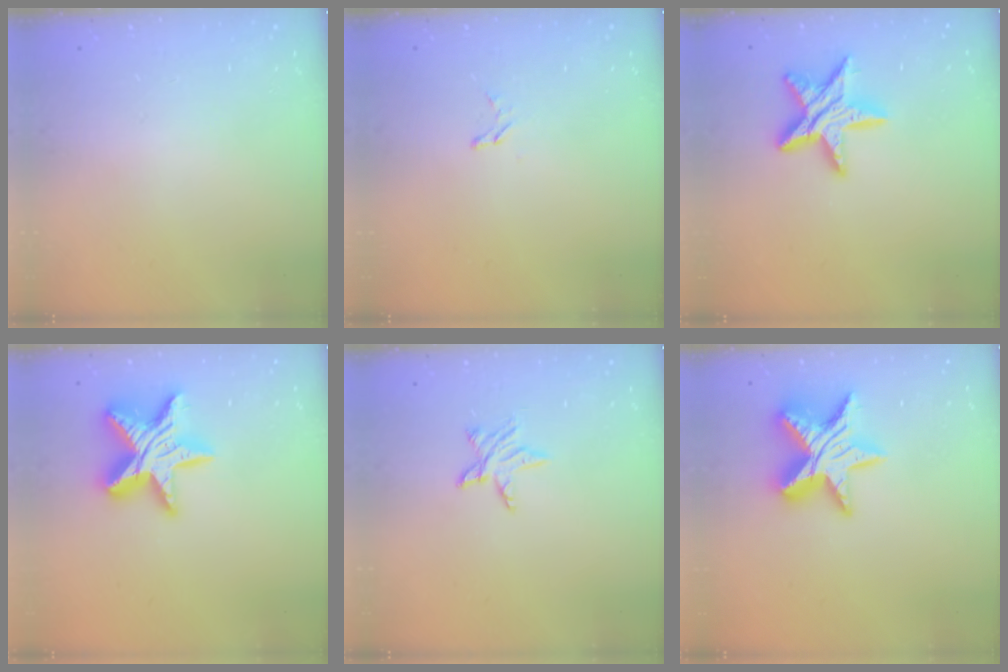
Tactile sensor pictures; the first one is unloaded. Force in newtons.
{"total": 2.4, "press": 2.4, "slide": 0.2}
{"total": 13.1, "press": 13.0, "slide": 0.8}
{"total": 17.2, "press": 17.2, "slide": 1.4}
{"total": 4.7, "press": 4.7, "slide": 0.4}
{"total": 16.3, "press": 16.2, "slide": 1.1}